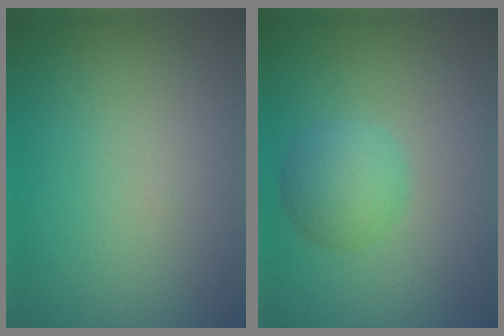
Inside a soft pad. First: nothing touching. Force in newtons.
{"total": 2.9, "press": 2.9, "slide": 0.2}